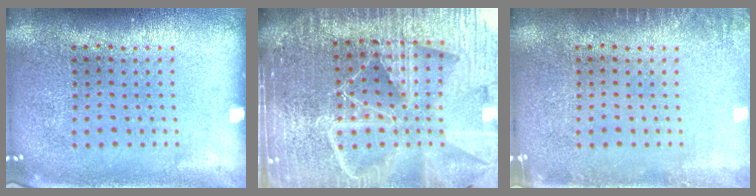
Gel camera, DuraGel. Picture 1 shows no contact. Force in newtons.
{"total": 6.4, "press": 5.6, "slide": 3.3}
{"total": 1.1, "press": 1.1, "slide": 0.2}